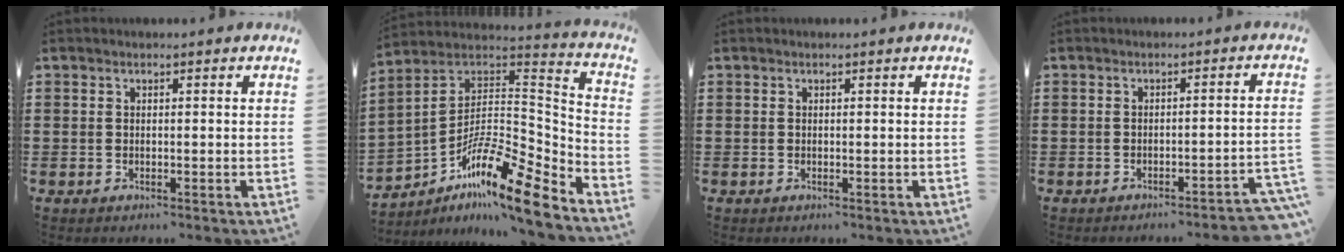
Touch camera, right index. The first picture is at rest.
{"total": 12.0, "force": [-8.6, 2.4, 8.0], "torque": [-0.145, 0.004, -0.170]}
{"total": 0.0}
{"total": 2.4, "force": [-2.2, -0.2, 0.9], "torque": [-0.018, -0.002, -0.047]}